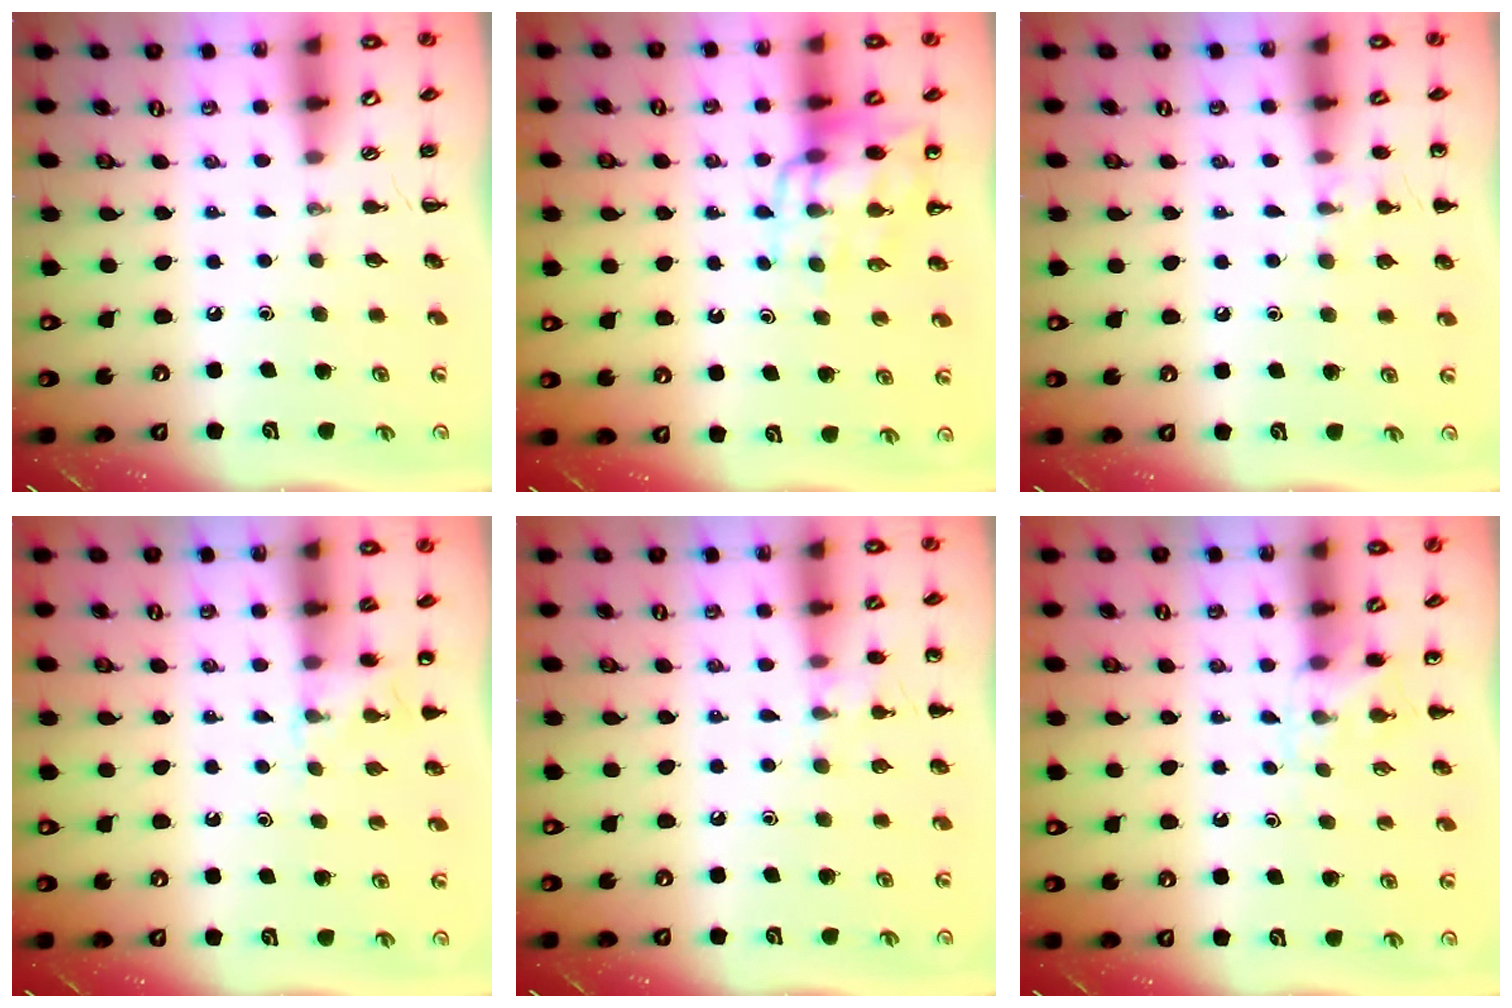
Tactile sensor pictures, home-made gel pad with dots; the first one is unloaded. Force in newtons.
{"total": 11.6, "press": 11.2, "slide": 3.1}
{"total": 7.4, "press": 7.0, "slide": 2.3}
{"total": 4.3, "press": 4.1, "slide": 1.4}
{"total": 6.9, "press": 6.5, "slide": 2.2}
{"total": 3.6, "press": 3.3, "slide": 1.3}